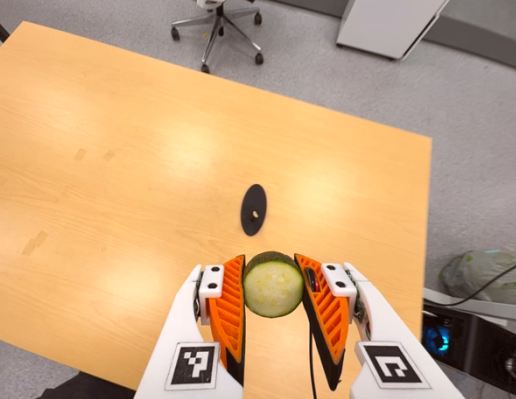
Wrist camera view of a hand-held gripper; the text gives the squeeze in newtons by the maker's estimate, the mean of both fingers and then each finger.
{"total": 11.3, "left": 10.0, "right": 12.5}